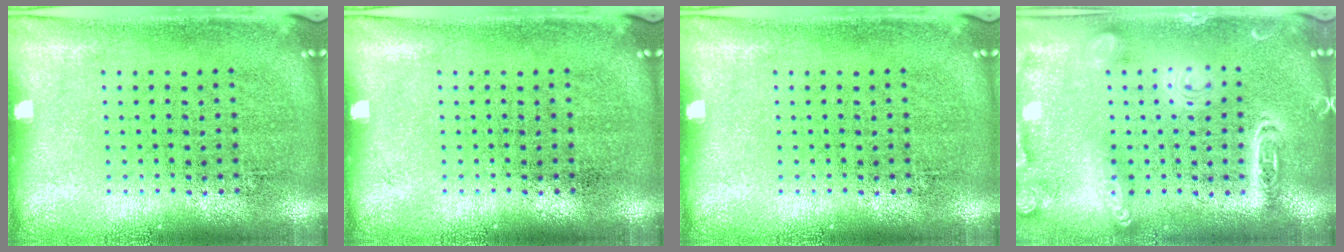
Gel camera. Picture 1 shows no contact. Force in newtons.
{"total": 0.0}
{"total": 0.0}
{"total": 3.9, "press": 3.8, "slide": 0.4}